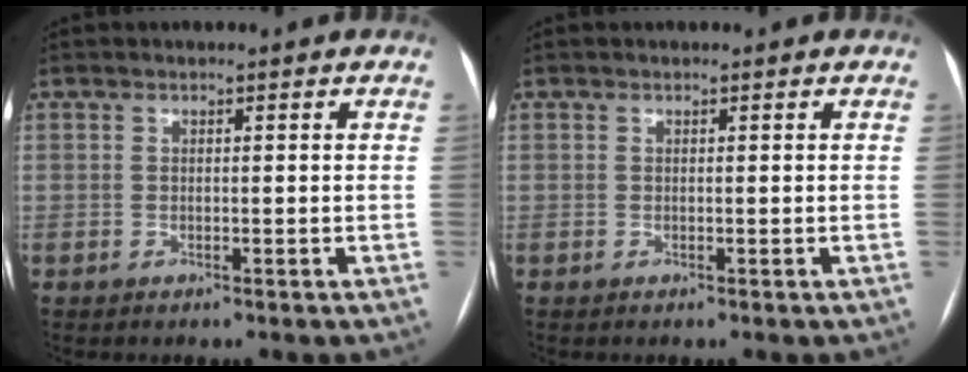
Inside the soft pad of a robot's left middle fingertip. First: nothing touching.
{"total": 0.0}